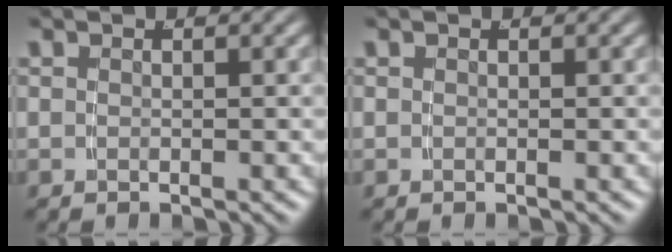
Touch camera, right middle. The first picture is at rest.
{"total": 0.0}